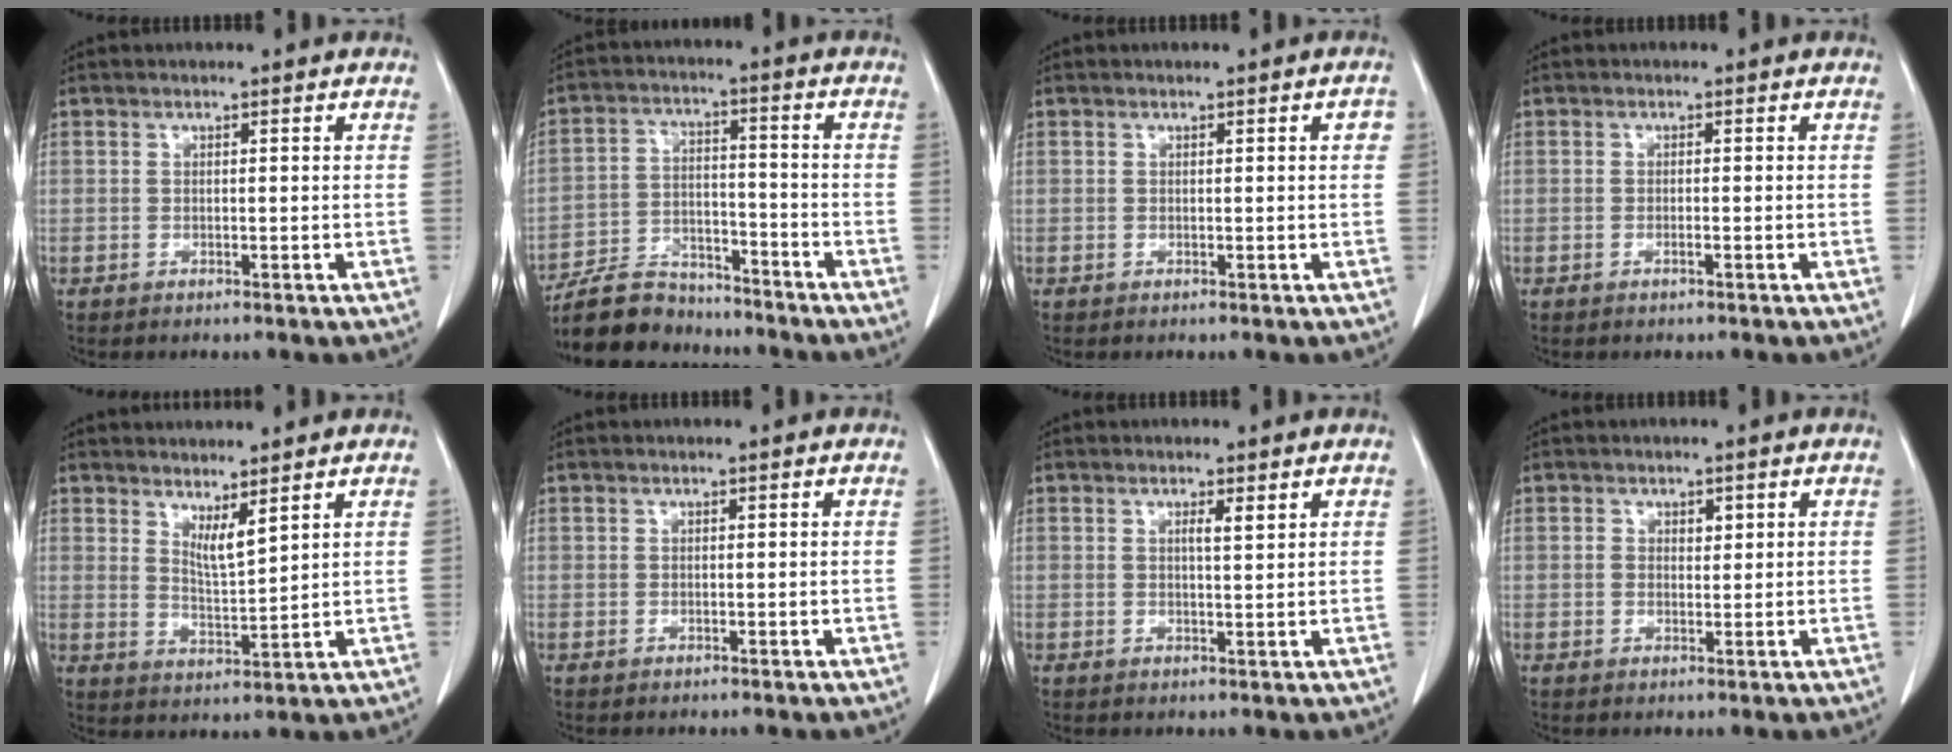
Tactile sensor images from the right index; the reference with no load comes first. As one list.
[{"total": 10.8, "force": [-9.9, 3.8, 1.8], "torque": [-0.037, 0.013, -0.178]}, {"total": 1.4, "force": [0.0, 0.3, 1.4], "torque": [-0.008, 0.004, -0.001]}, {"total": 0.9, "force": [-0.5, 0.0, 0.7], "torque": [-0.014, 0.001, -0.009]}, {"total": 3.8, "force": [2.7, 0.3, 2.7], "torque": [-0.050, -0.019, 0.056]}, {"total": 0.0}, {"total": 1.7, "force": [0.8, 0.1, 1.5], "torque": [-0.028, -0.001, 0.012]}, {"total": 1.7, "force": [0.5, 1.2, 1.1], "torque": [-0.016, 0.002, 0.007]}]